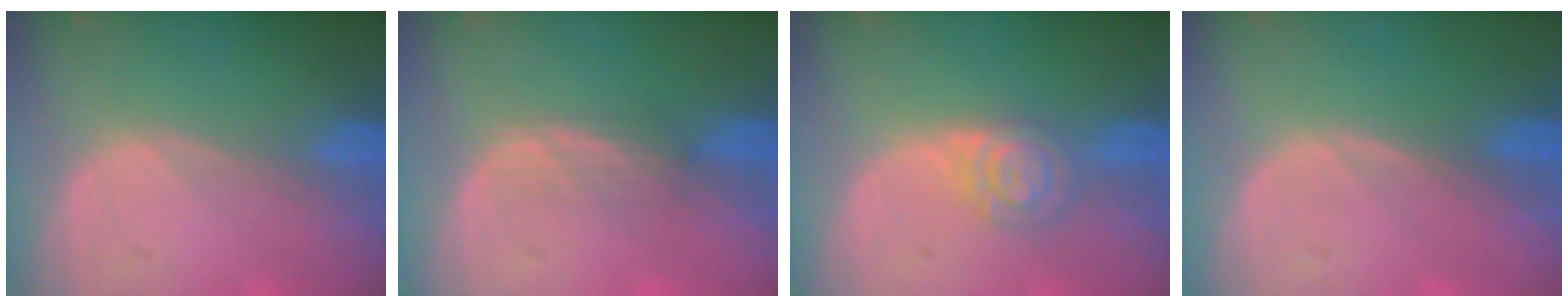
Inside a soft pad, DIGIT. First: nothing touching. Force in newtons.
{"total": 2.1, "press": 2.1, "slide": 0.2}
{"total": 4.5, "press": 4.5, "slide": 0.1}
{"total": 0.0}